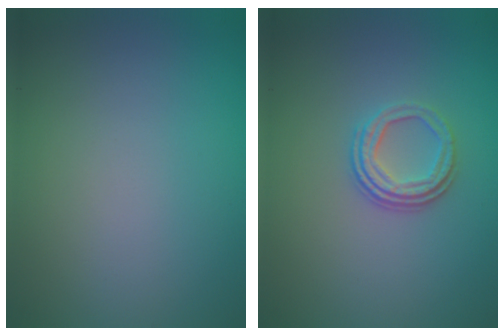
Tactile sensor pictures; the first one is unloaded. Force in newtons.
{"total": 3.0, "press": 2.4, "slide": 1.9}